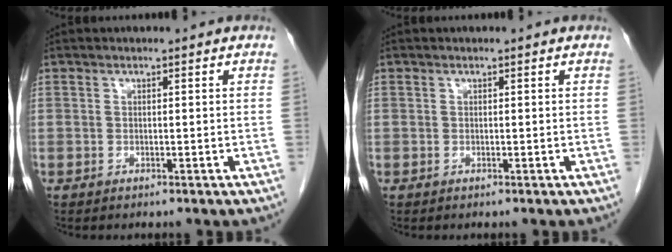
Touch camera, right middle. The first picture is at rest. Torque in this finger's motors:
{"motor_torque": [0.00, 0.00, 0.00, 0.00]}